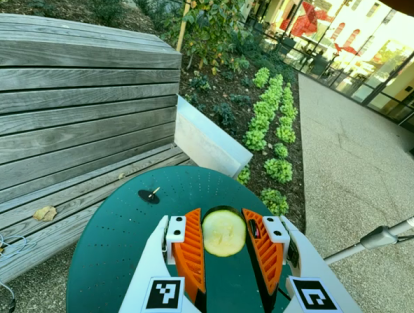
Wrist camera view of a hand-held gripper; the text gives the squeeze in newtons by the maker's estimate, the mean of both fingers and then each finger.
{"total": 12.0, "left": 12.1, "right": 12.0}